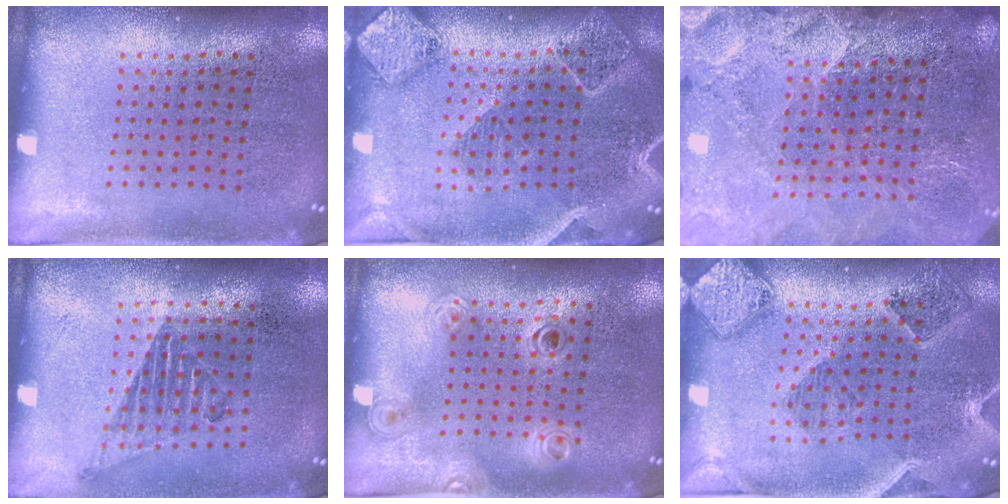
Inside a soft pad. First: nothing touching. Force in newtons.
{"total": 2.3, "press": 2.1, "slide": 0.9}
{"total": 3.3, "press": 3.0, "slide": 1.4}
{"total": 1.0, "press": 0.9, "slide": 0.4}
{"total": 1.2, "press": 1.1, "slide": 0.5}
{"total": 1.6, "press": 1.5, "slide": 0.3}